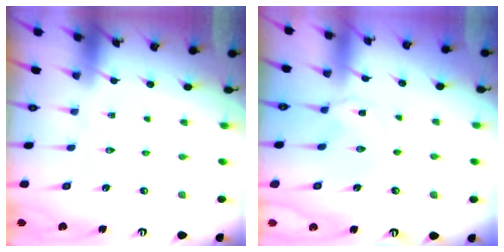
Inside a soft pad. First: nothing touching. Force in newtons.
{"total": 1.9, "press": 1.8, "slide": 0.4}